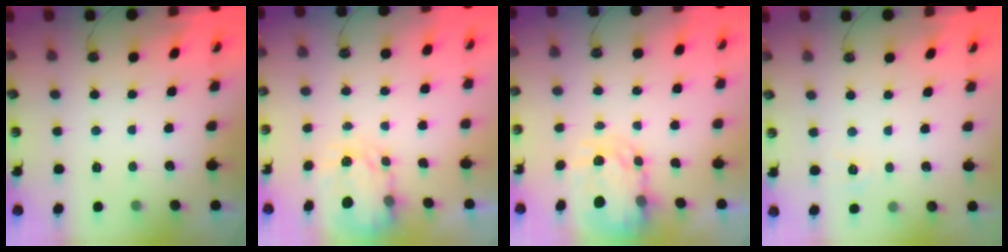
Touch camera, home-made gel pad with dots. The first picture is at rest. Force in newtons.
{"total": 3.9, "press": 3.9, "slide": 0.3}
{"total": 5.5, "press": 5.5, "slide": 0.7}
{"total": 5.3, "press": 5.3, "slide": 0.5}